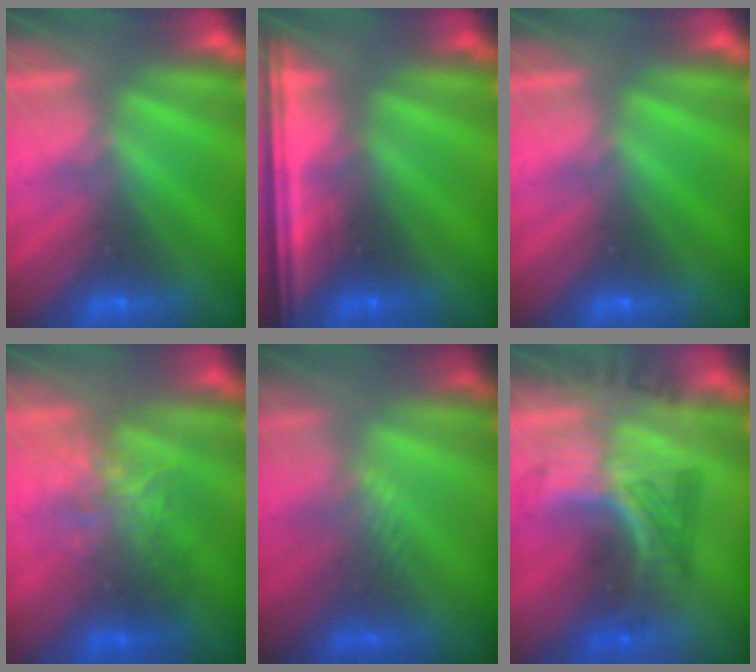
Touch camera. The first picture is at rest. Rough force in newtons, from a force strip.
{"total": 7.0}
{"total": 0.0}
{"total": 2.5}
{"total": 3.3}
{"total": 3.1}